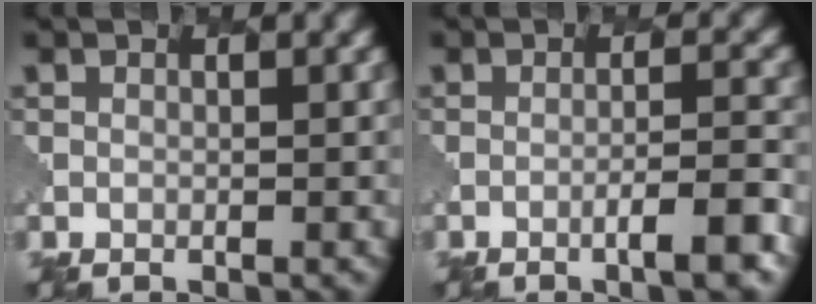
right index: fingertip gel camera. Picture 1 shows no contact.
{"total": 3.8, "force": [-1.8, 0.5, 3.2], "torque": [-0.041, 0.007, -0.034]}